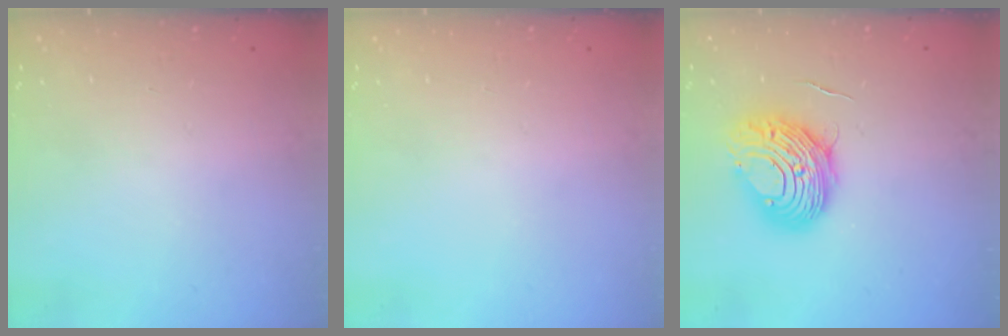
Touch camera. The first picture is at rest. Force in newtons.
{"total": 0.0}
{"total": 10.3, "press": 10.3, "slide": 0.7}